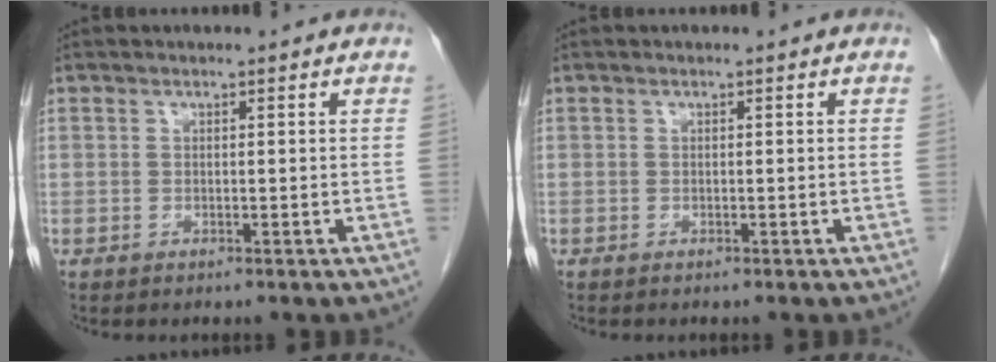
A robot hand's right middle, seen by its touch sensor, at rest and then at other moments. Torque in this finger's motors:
{"motor_torque": [-0.43, -0.11, -0.15, 0.00]}